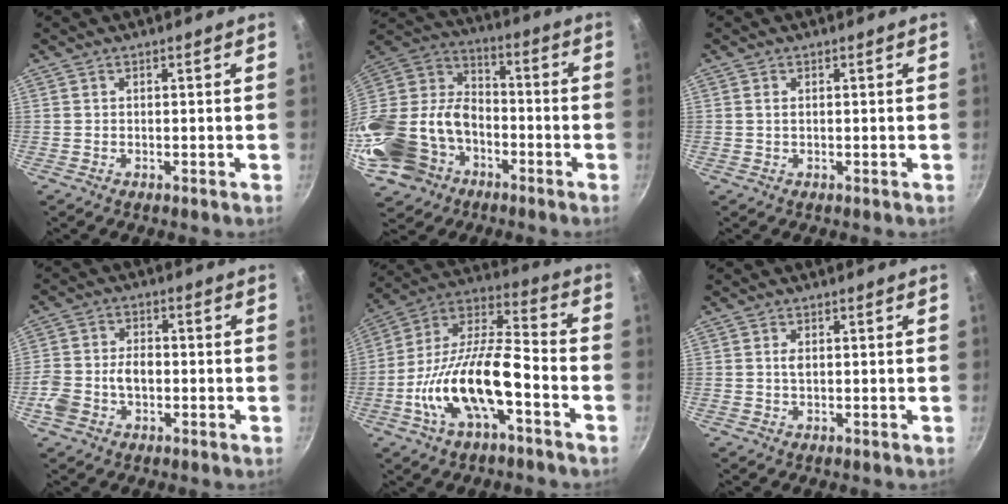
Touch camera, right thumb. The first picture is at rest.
{"total": 26.3, "force": [-9.5, 19.8, 14.5], "torque": [-0.322, 0.068, -0.166]}
{"total": 0.9, "force": [0.2, 0.5, 0.7], "torque": [-0.013, 0.002, 0.002]}
{"total": 7.7, "force": [-2.1, 5.2, 5.3], "torque": [-0.090, 0.028, -0.046]}
{"total": 19.4, "force": [-6.7, 7.6, 16.5], "torque": [-0.301, 0.048, -0.139]}
{"total": 1.4, "force": [0.2, 0.8, 1.1], "torque": [-0.020, 0.001, 0.002]}